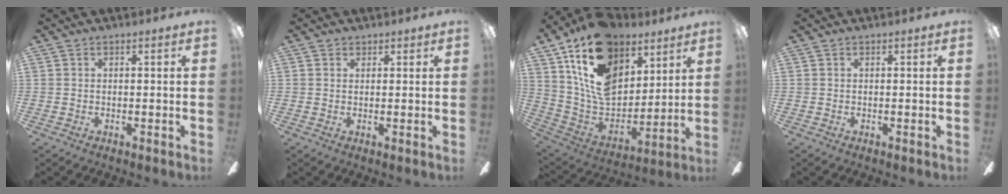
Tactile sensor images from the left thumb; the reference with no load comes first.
{"total": 1.3, "force": [1.0, 0.8, 0.1], "torque": [0.006, -0.002, 0.017]}
{"total": 21.2, "force": [11.8, 13.4, 11.5], "torque": [-0.223, -0.064, 0.218]}
{"total": 0.0}